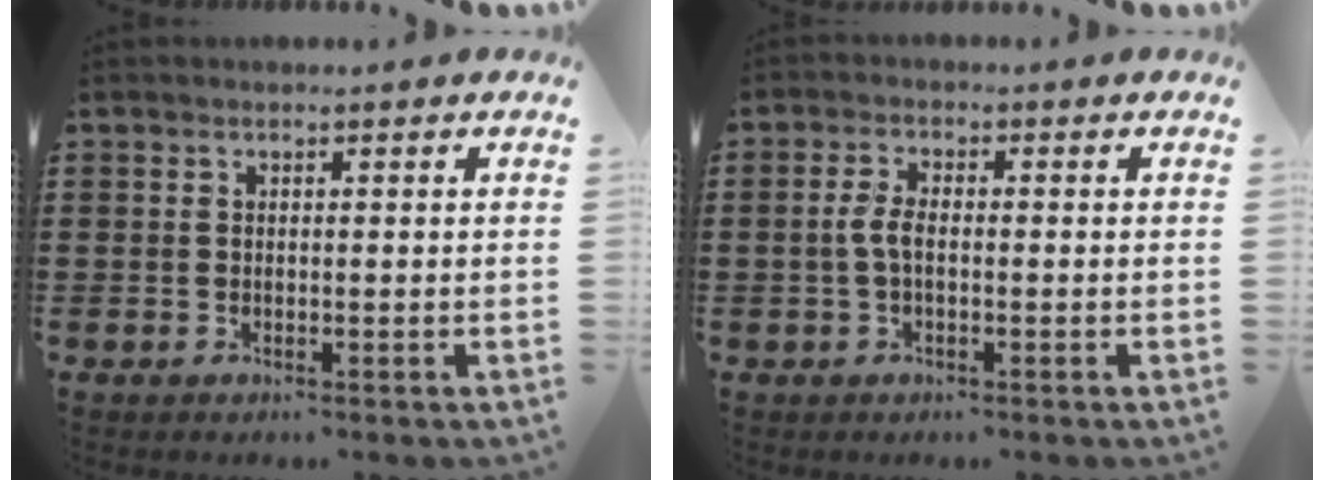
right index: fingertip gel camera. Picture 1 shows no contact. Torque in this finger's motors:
{"motor_torque": [0.86, 0.13, 0.32, 0.11]}